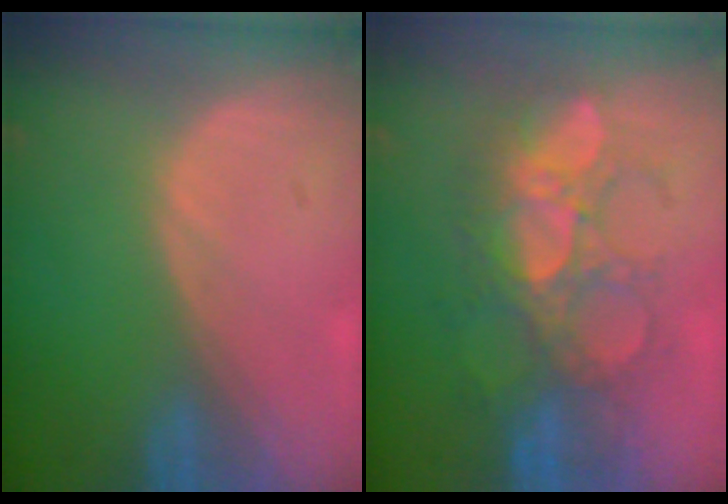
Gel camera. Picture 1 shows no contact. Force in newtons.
{"total": 8.8, "press": 8.6, "slide": 1.5}